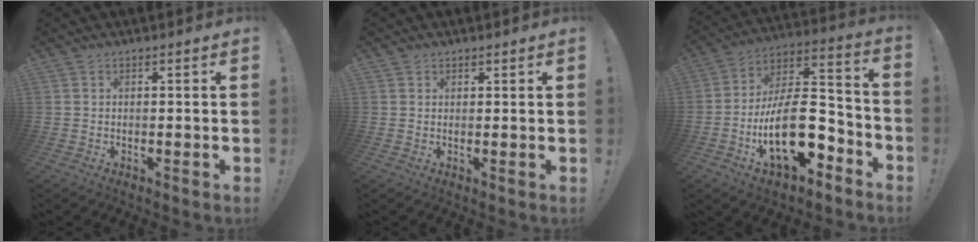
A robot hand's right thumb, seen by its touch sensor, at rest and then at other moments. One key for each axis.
{"total": 1.1, "fx": 0.8, "fy": 0.7, "fz": 0.1, "tx": 0.002, "ty": -0.003, "tz": 0.015}
{"total": 22.3, "fx": -7.4, "fy": 11.1, "fz": 17.8, "tx": -0.322, "ty": 0.037, "tz": -0.115}